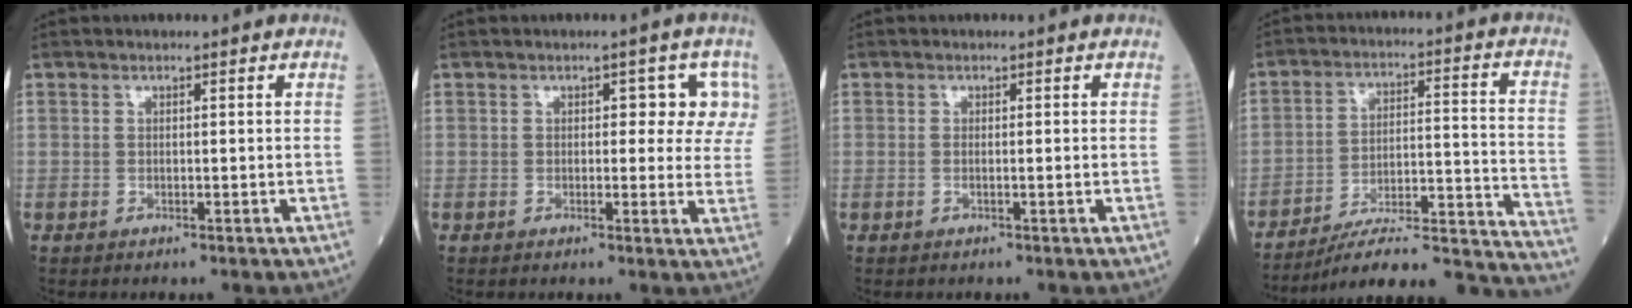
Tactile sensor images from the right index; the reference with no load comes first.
{"total": 5.3, "force": [1.7, 2.9, 4.1], "torque": [-0.027, 0.014, 0.014]}
{"total": 0.7, "force": [-0.1, -0.1, 0.7], "torque": [-0.014, 0.001, 0.002]}
{"total": 22.5, "force": [-21.2, 0.5, 7.5], "torque": [-0.048, 0.022, -0.299]}